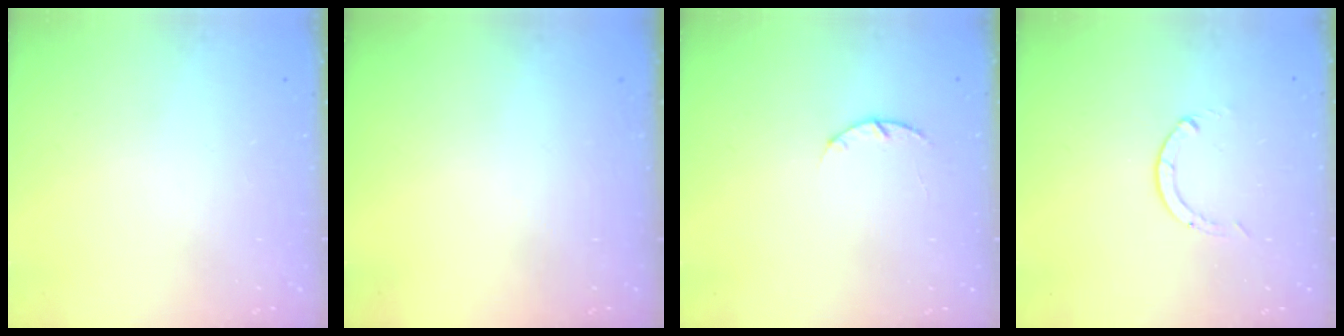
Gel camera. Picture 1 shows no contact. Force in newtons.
{"total": 0.0}
{"total": 2.9, "press": 2.9, "slide": 0.5}
{"total": 0.0}